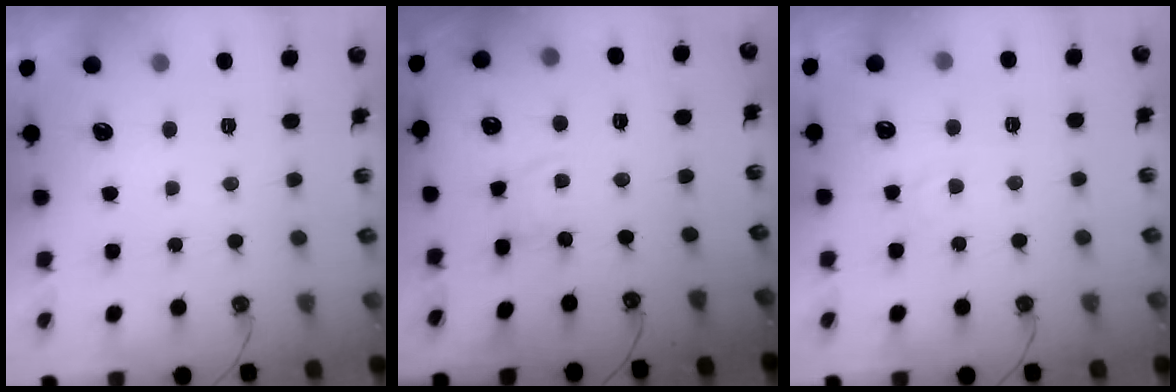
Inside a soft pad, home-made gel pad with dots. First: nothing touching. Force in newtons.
{"total": 4.1, "press": 4.0, "slide": 0.5}
{"total": 6.7, "press": 6.6, "slide": 0.7}